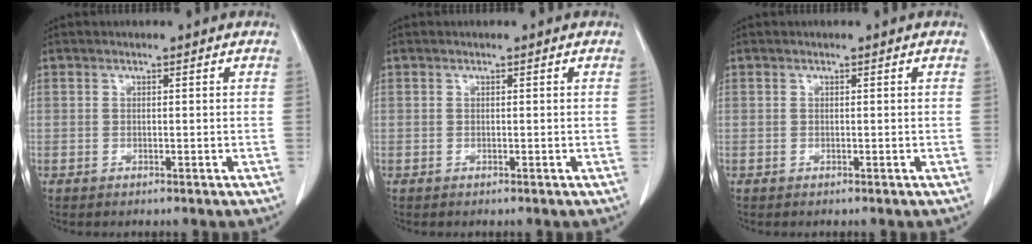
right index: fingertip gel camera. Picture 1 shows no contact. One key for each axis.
{"total": 0.0}
{"total": 0.0}